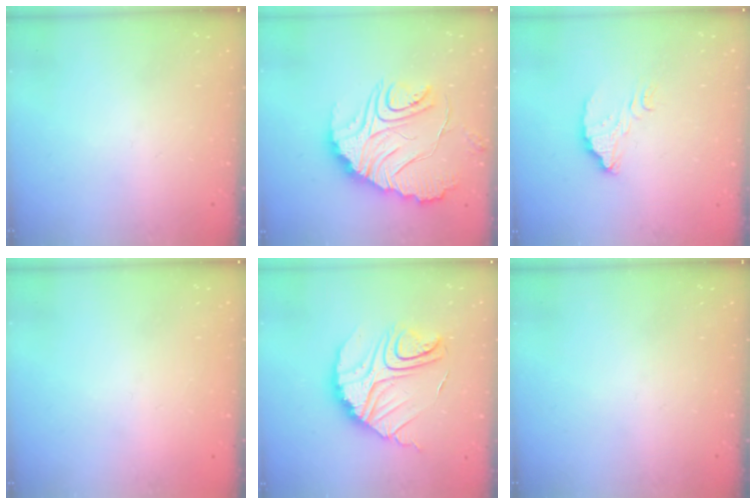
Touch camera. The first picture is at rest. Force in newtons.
{"total": 18.9, "press": 18.8, "slide": 1.8}
{"total": 5.0, "press": 5.0, "slide": 0.4}
{"total": 2.3, "press": 2.3, "slide": 0.1}
{"total": 14.7, "press": 14.7, "slide": 1.1}
{"total": 0.0}